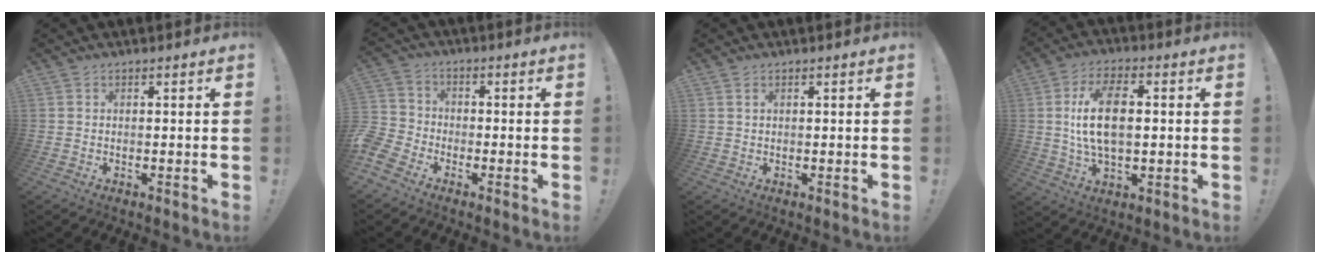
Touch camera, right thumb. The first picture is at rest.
{"total": 7.0, "force": [-4.7, 4.8, 2.0], "torque": [-0.060, 0.026, -0.088]}
{"total": 0.7, "force": [0.4, 0.5, 0.2], "torque": [-0.003, 0.000, 0.007]}
{"total": 13.7, "force": [1.2, 7.3, 11.5], "torque": [-0.204, 0.003, 0.019]}